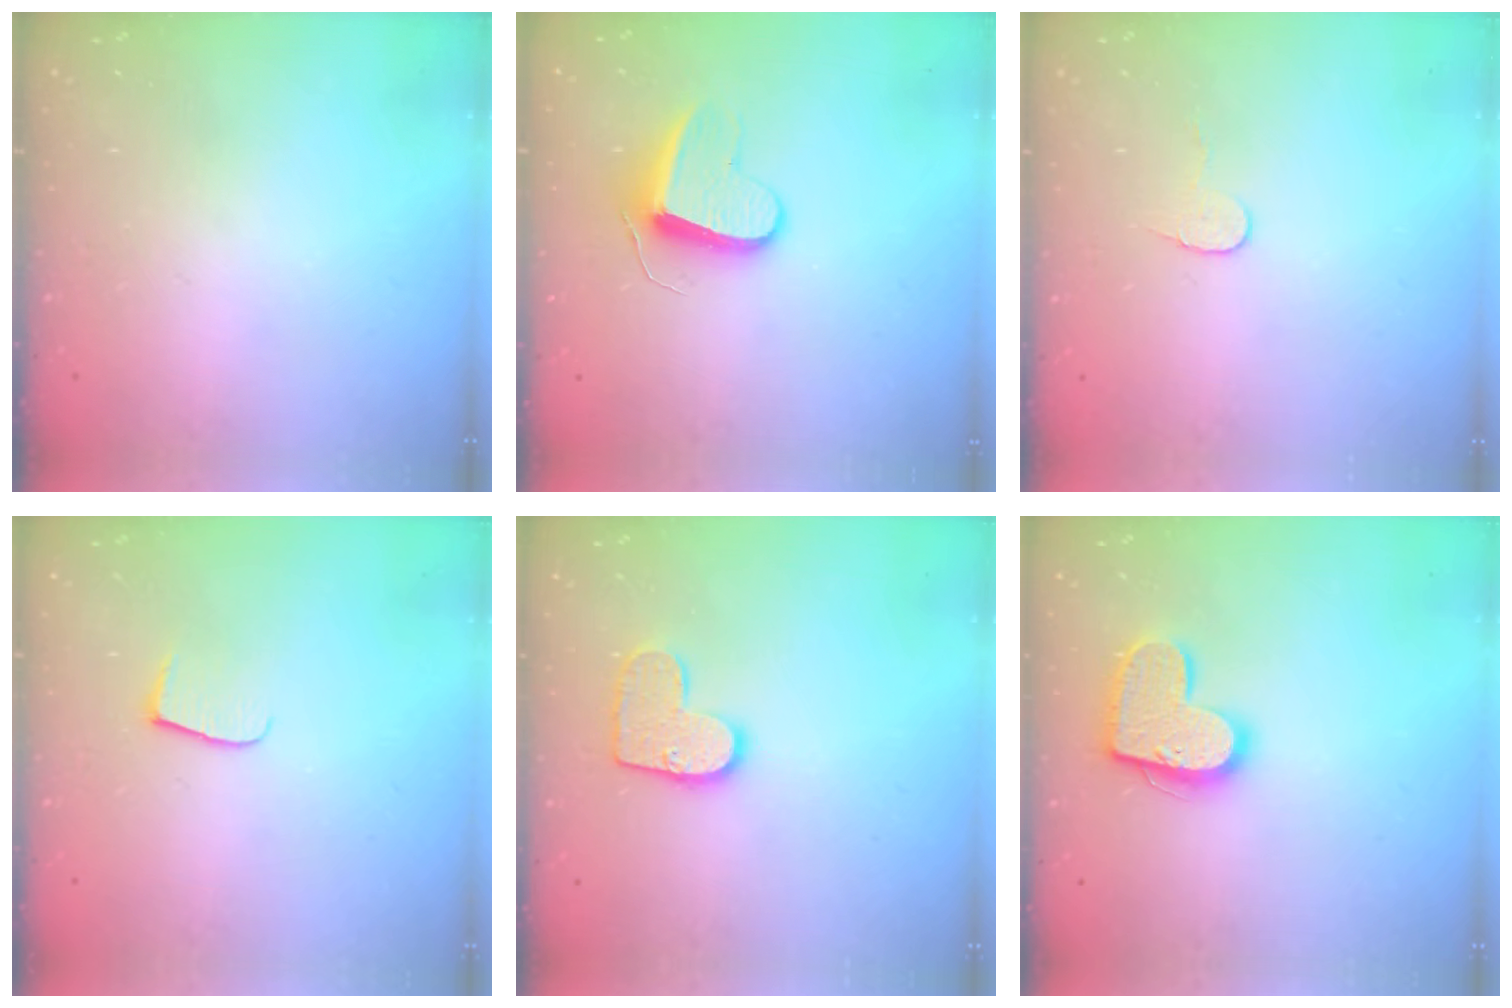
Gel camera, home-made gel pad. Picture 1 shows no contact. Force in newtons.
{"total": 10.9, "press": 10.9, "slide": 0.7}
{"total": 5.6, "press": 5.6, "slide": 0.5}
{"total": 6.2, "press": 6.1, "slide": 0.6}
{"total": 10.7, "press": 10.7, "slide": 0.6}
{"total": 15.7, "press": 15.6, "slide": 0.9}